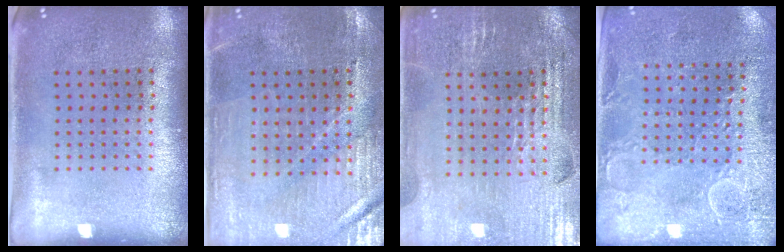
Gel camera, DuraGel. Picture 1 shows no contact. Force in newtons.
{"total": 1.1, "press": 1.1, "slide": 0.2}
{"total": 2.9, "press": 2.9, "slide": 0.6}
{"total": 2.8, "press": 2.7, "slide": 0.8}